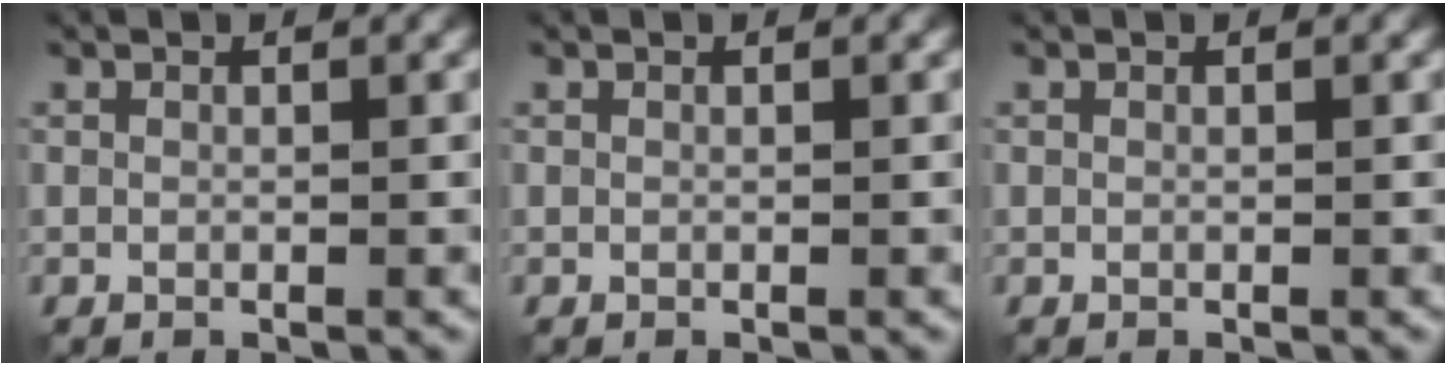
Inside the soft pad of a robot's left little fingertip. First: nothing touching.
{"total": 0.0}
{"total": 0.0}